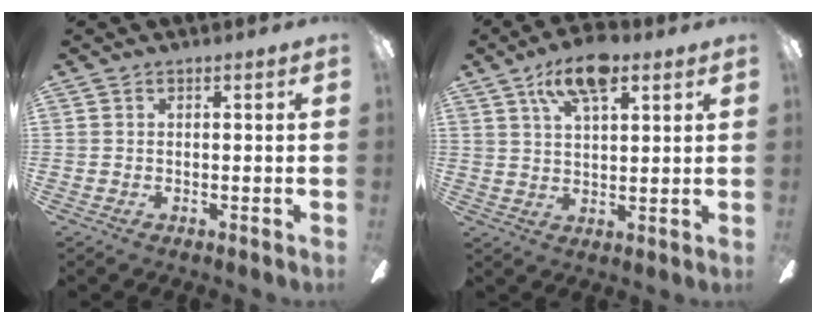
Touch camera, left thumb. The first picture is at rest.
{"total": 11.1, "force": [6.6, 4.5, 7.6], "torque": [-0.123, -0.019, 0.115]}